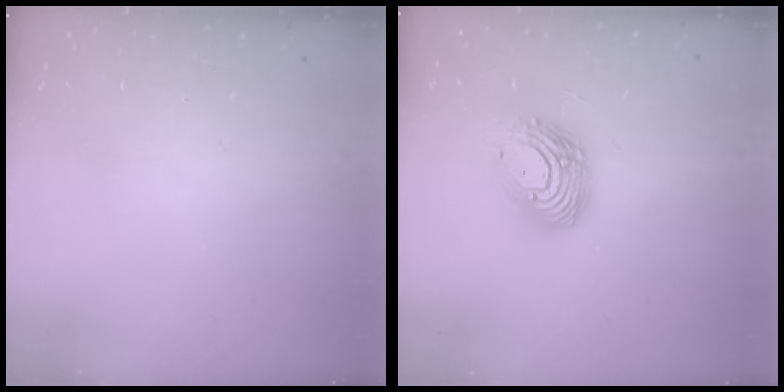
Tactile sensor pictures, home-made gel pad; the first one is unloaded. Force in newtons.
{"total": 15.3, "press": 15.3, "slide": 1.2}